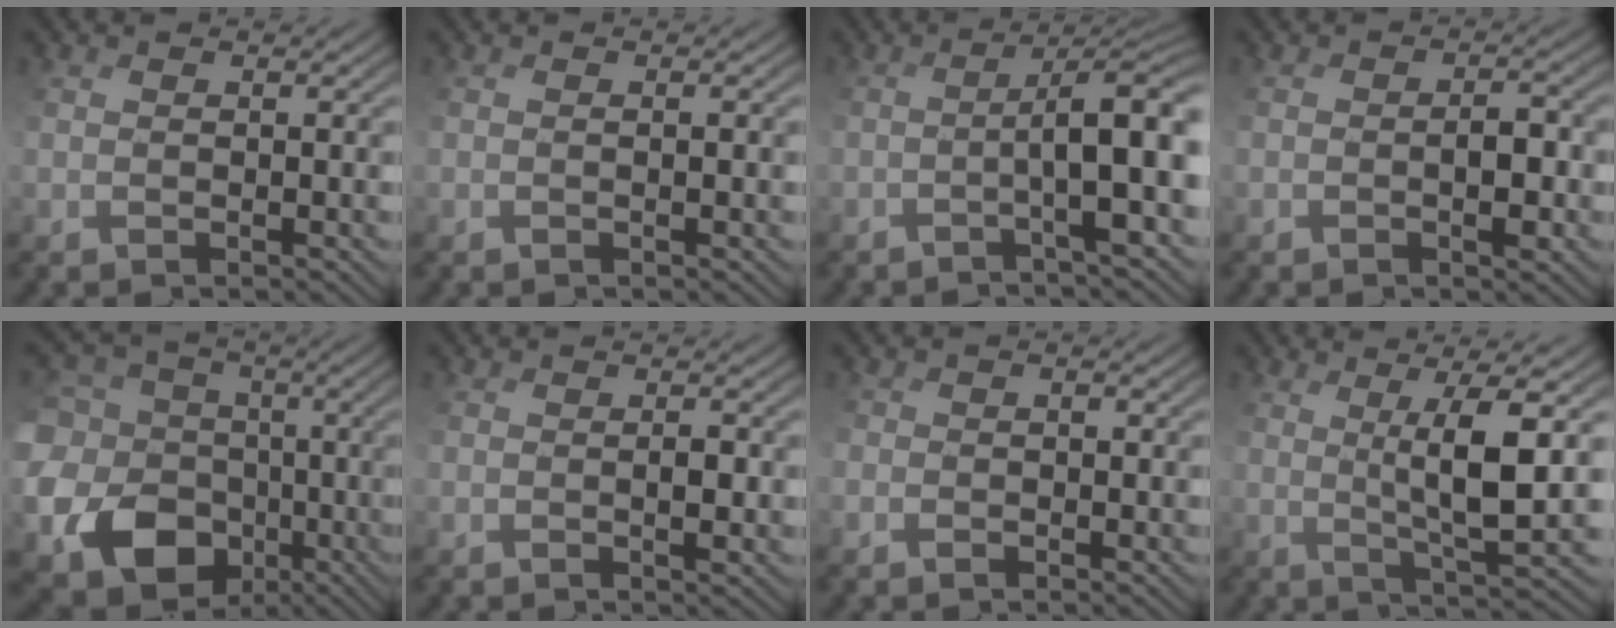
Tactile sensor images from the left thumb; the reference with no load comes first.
{"total": 0.8, "force": [0.2, 0.0, 0.8], "torque": [-0.012, -0.001, 0.009]}
{"total": 7.1, "force": [-1.8, 0.5, 6.8], "torque": [-0.089, 0.018, -0.032]}
{"total": 3.5, "force": [-1.0, 1.9, 2.8], "torque": [-0.033, 0.006, -0.008]}
{"total": 17.4, "force": [-4.0, 15.1, 7.8], "torque": [-0.219, -0.030, -0.077]}
{"total": 2.0, "force": [0.0, 0.9, 1.8], "torque": [-0.034, -0.001, 0.004]}
{"total": 1.8, "force": [-0.6, 1.5, 0.8], "torque": [-0.019, 0.003, -0.012]}
{"total": 7.1, "force": [2.2, 0.4, 6.7], "torque": [-0.116, 0.013, 0.049]}